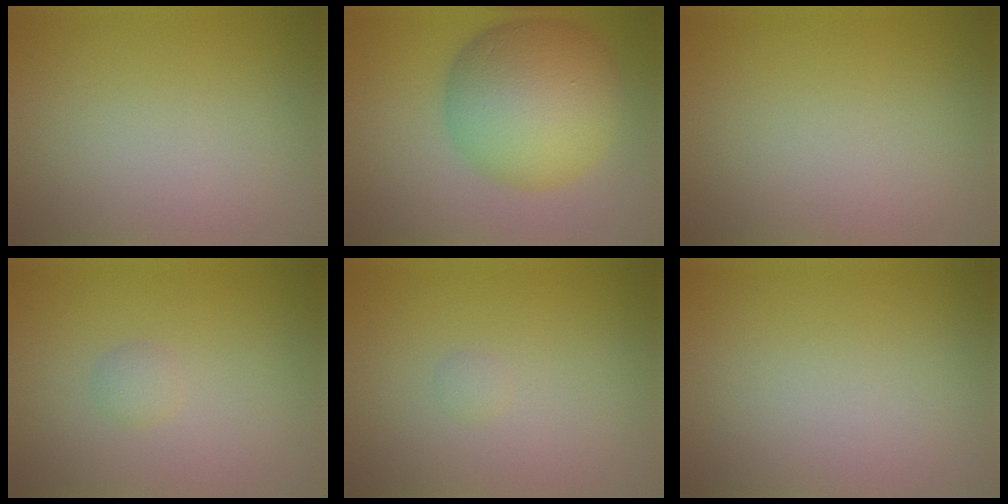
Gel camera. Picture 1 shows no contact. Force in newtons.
{"total": 10.6, "press": 10.6, "slide": 0.2}
{"total": 0.0}
{"total": 0.9, "press": 0.9, "slide": 0.0}
{"total": 0.5, "press": 0.5, "slide": 0.1}
{"total": 0.0}